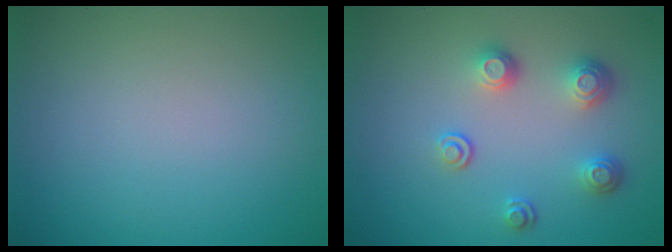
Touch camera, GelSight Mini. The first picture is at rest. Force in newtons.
{"total": 3.2, "press": 2.5, "slide": 2.0}